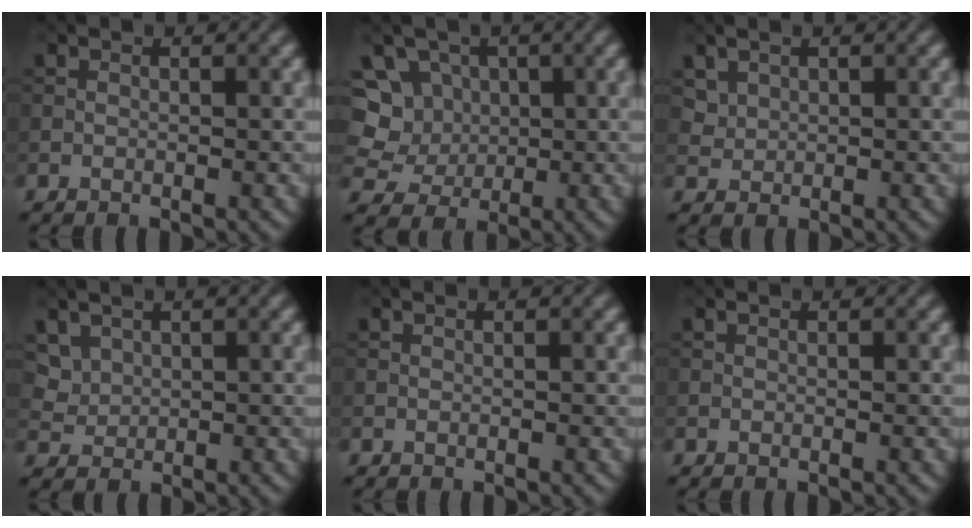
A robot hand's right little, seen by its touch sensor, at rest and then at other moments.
{"total": 8.2, "force": [1.8, 7.4, 3.1], "torque": [-0.068, 0.028, 0.016]}
{"total": 1.3, "force": [0.8, 1.0, 0.4], "torque": [-0.009, -0.003, 0.024]}
{"total": 2.4, "force": [1.4, 1.7, 1.0], "torque": [-0.026, -0.004, 0.045]}
{"total": 0.0}
{"total": 0.0}